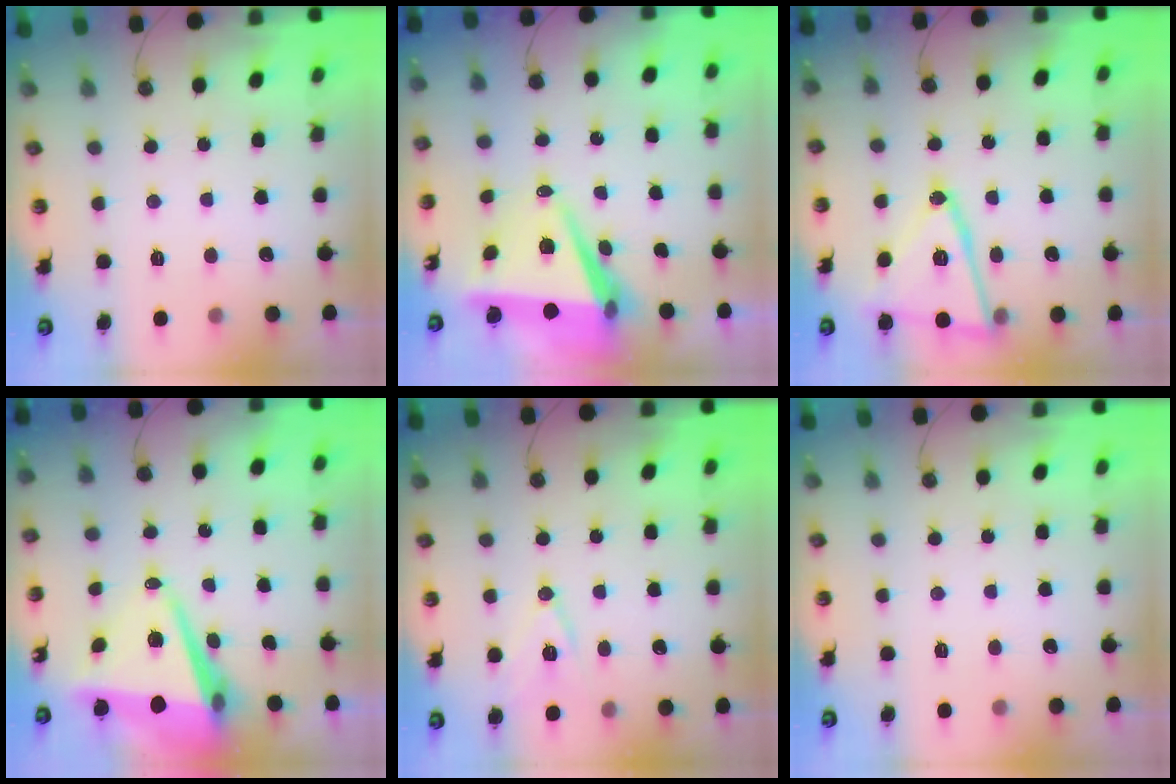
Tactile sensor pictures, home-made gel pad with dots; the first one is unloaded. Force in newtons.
{"total": 7.9, "press": 6.8, "slide": 4.1}
{"total": 16.7, "press": 16.7, "slide": 1.1}
{"total": 9.7, "press": 9.1, "slide": 3.2}
{"total": 10.2, "press": 9.6, "slide": 3.3}
{"total": 0.0}